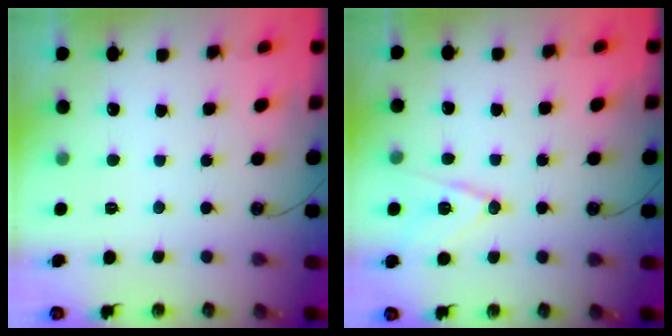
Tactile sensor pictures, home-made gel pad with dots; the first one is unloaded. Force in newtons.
{"total": 12.1, "press": 11.6, "slide": 3.4}